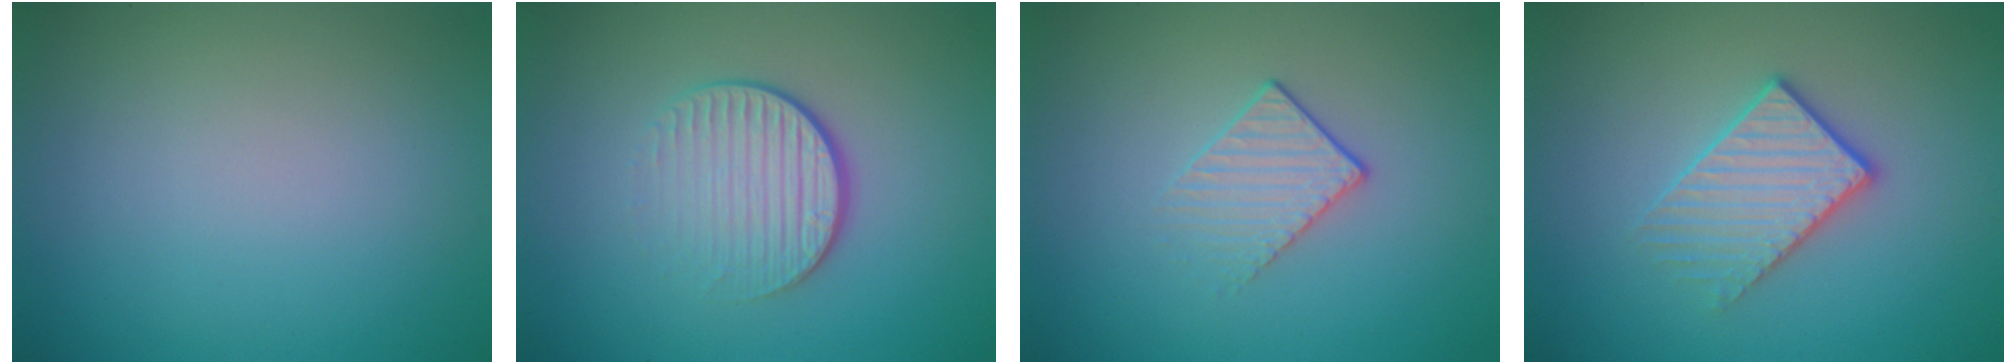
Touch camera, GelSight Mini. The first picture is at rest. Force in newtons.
{"total": 4.1, "press": 2.6, "slide": 3.2}
{"total": 1.6, "press": 1.1, "slide": 1.1}
{"total": 2.9, "press": 2.6, "slide": 1.2}